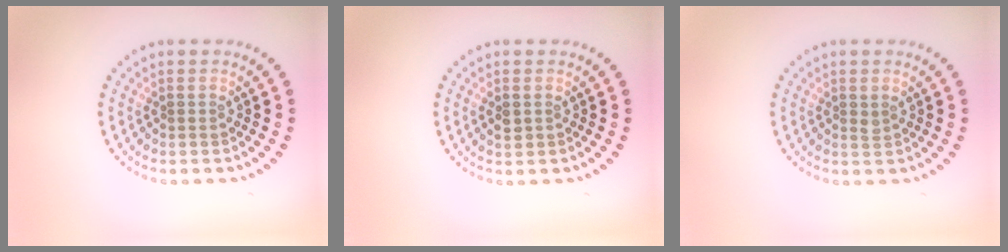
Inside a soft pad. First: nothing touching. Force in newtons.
{"total": 1.2, "press": 1.2, "slide": 0.2}
{"total": 0.5, "press": 0.5, "slide": 0.3}